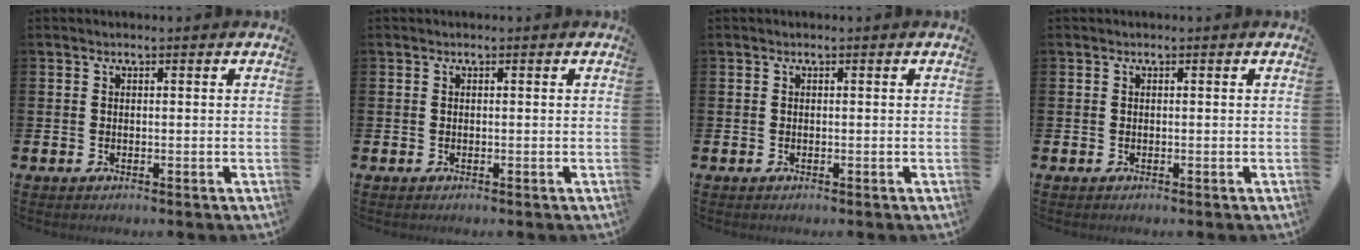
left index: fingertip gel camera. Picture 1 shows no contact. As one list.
[{"total": 0.0}, {"total": 0.0}, {"total": 0.0}]